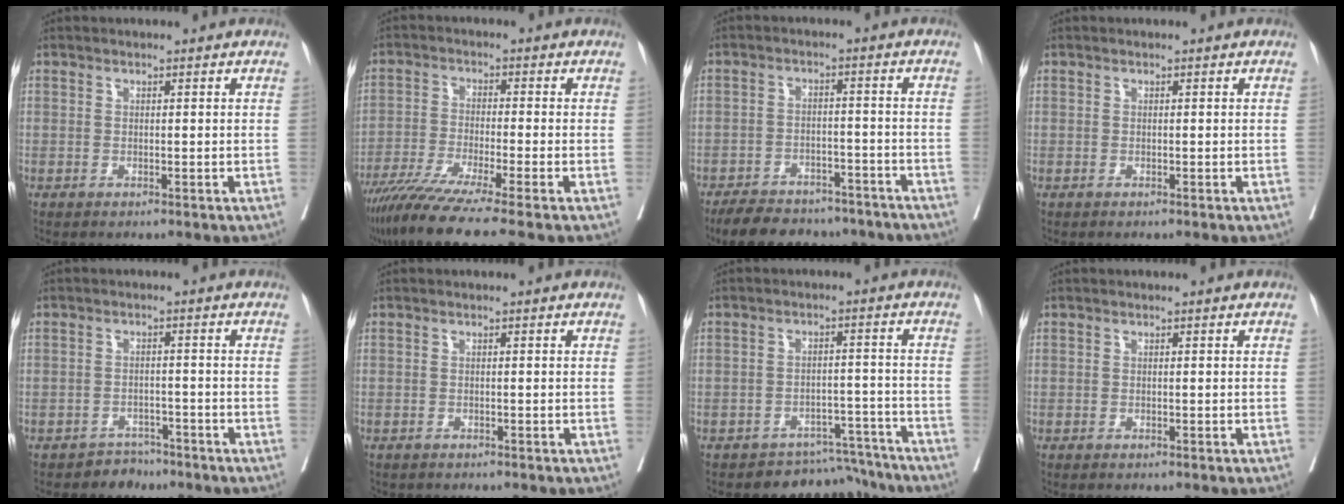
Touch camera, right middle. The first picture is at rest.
{"total": 10.7, "force": [-8.4, -1.6, 6.4], "torque": [-0.095, -0.037, -0.139]}
{"total": 15.5, "force": [-13.3, 5.7, 5.6], "torque": [-0.098, 0.006, -0.175]}
{"total": 0.0}
{"total": 2.9, "force": [-2.4, 1.6, -0.5], "torque": [0.007, 0.007, -0.038]}
{"total": 1.3, "force": [-1.2, 0.5, 0.3], "torque": [-0.012, -0.002, -0.020]}
{"total": 7.0, "force": [-6.4, 2.7, -1.1], "torque": [0.036, 0.043, -0.083]}
{"total": 0.0}